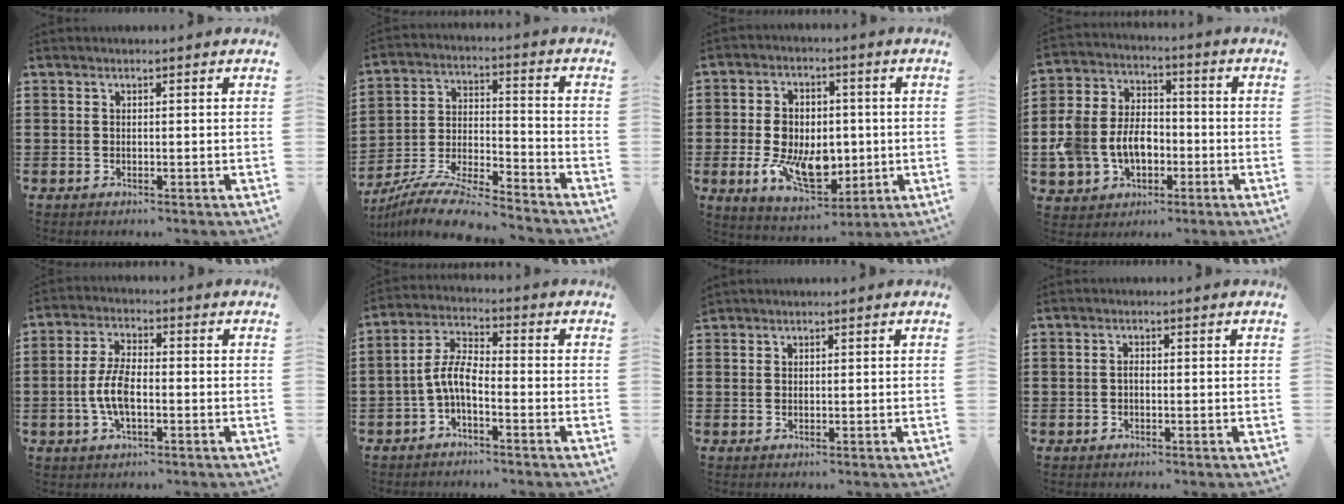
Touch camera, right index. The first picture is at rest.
{"total": 9.7, "force": [-9.1, 0.5, 3.4], "torque": [-0.069, 0.011, -0.182]}
{"total": 10.3, "force": [-1.2, 7.2, 7.3], "torque": [-0.150, 0.007, -0.023]}
{"total": 8.5, "force": [-2.0, 6.7, 4.8], "torque": [-0.138, 0.012, -0.043]}
{"total": 6.3, "force": [-1.2, 2.7, 5.5], "torque": [-0.133, -0.005, -0.031]}
{"total": 5.7, "force": [-2.2, 2.0, 4.8], "torque": [-0.112, 0.000, -0.048]}
{"total": 0.7, "force": [0.6, 0.2, -0.1], "torque": [0.003, 0.001, 0.013]}
{"total": 0.6, "force": [-0.2, 0.2, 0.6], "torque": [-0.013, -0.003, -0.004]}